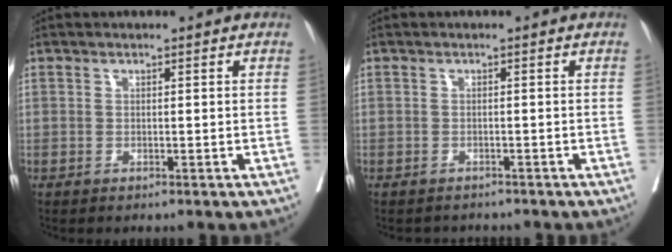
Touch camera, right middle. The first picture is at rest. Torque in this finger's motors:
{"motor_torque": [0.00, -0.01, 0.00, 0.00]}